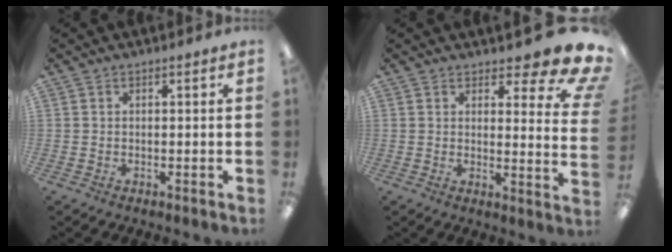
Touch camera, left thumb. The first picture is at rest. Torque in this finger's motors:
{"motor_torque": [0.34, 0.27, -0.04, -0.25, 0.07]}